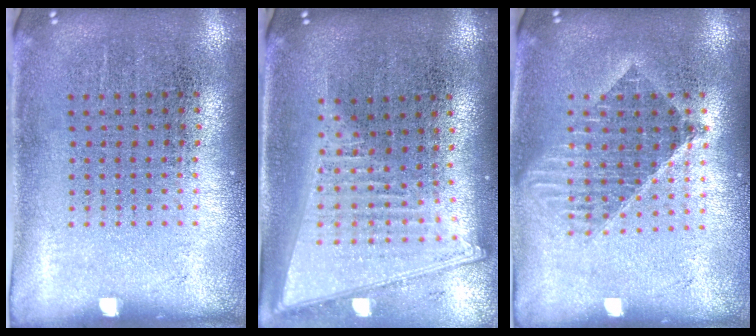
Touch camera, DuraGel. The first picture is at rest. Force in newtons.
{"total": 2.1, "press": 1.8, "slide": 1.2}
{"total": 1.5, "press": 1.3, "slide": 0.8}